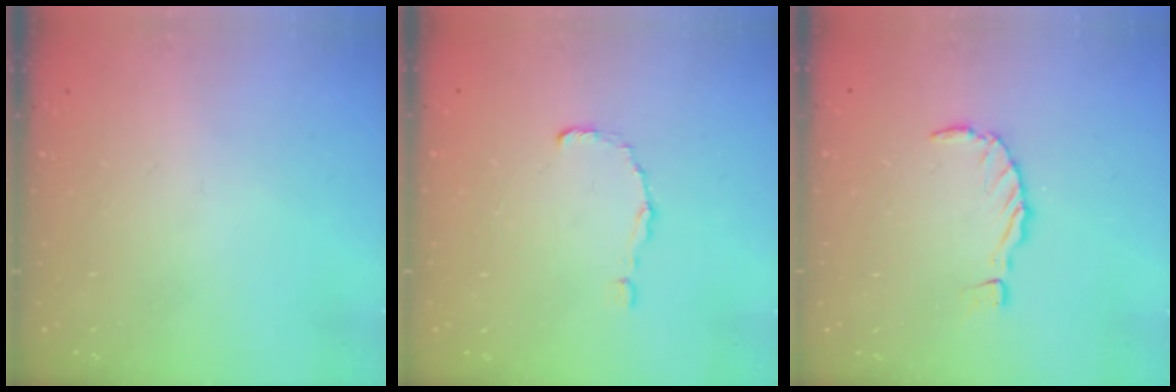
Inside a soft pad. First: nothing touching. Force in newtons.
{"total": 0.0}
{"total": 0.0}